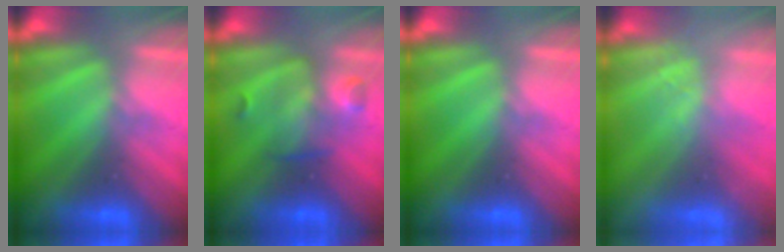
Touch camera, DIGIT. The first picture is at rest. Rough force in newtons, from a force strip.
{"total": 2.8}
{"total": 0.0}
{"total": 2.3}